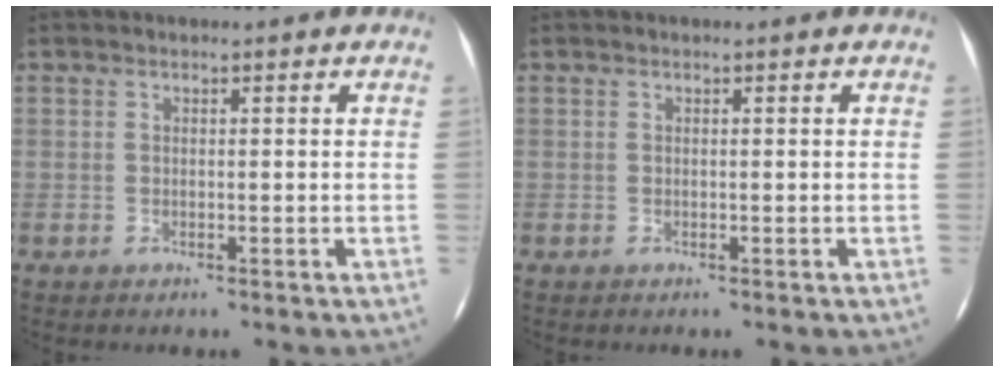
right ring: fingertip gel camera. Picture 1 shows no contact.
{"total": 0.0}